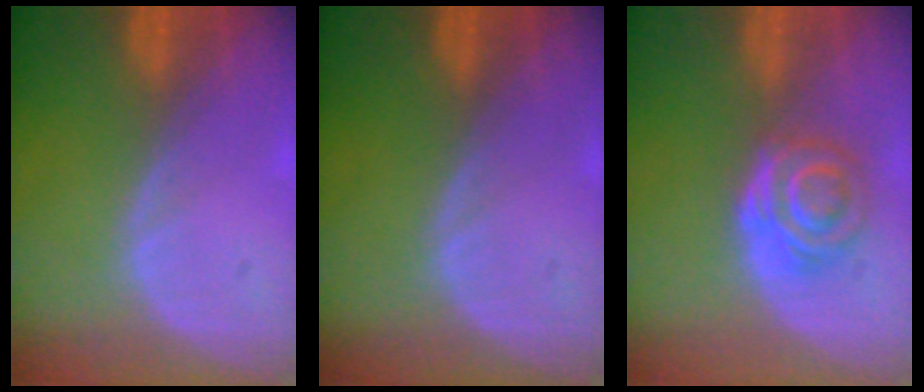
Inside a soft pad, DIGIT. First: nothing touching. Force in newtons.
{"total": 0.0}
{"total": 6.3, "press": 5.2, "slide": 3.5}